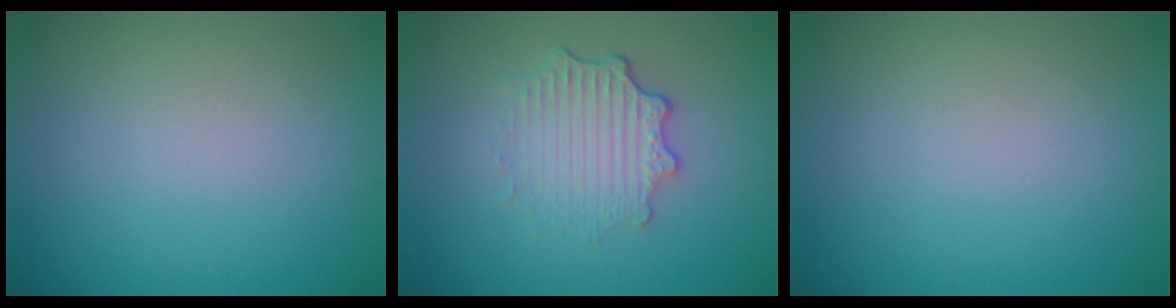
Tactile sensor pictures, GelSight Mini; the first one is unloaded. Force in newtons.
{"total": 3.5, "press": 2.8, "slide": 2.2}
{"total": 0.0}